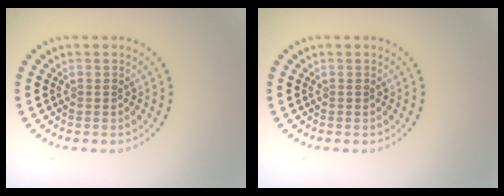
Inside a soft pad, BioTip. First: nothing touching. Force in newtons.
{"total": 0.0}